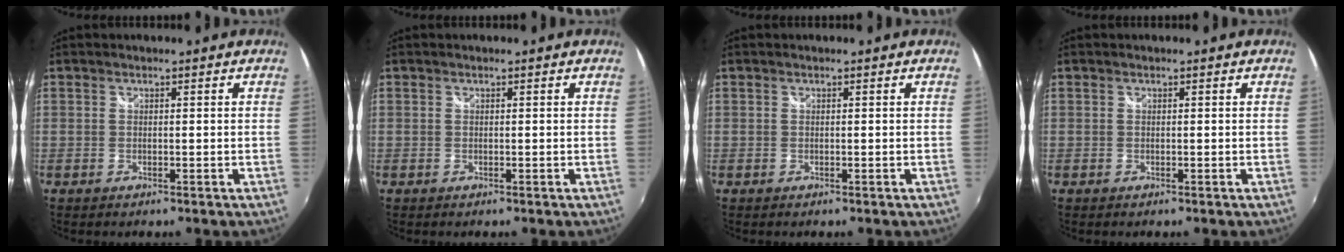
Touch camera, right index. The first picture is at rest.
{"total": 0.0}
{"total": 0.0}
{"total": 0.0}